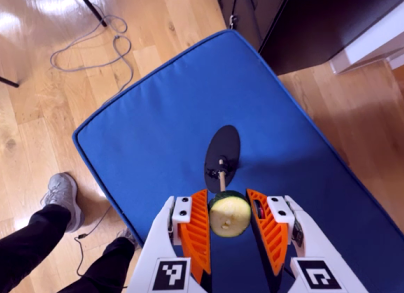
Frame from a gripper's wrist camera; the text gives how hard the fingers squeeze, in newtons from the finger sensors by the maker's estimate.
{"total": 7.3, "left": 6.3, "right": 8.3}